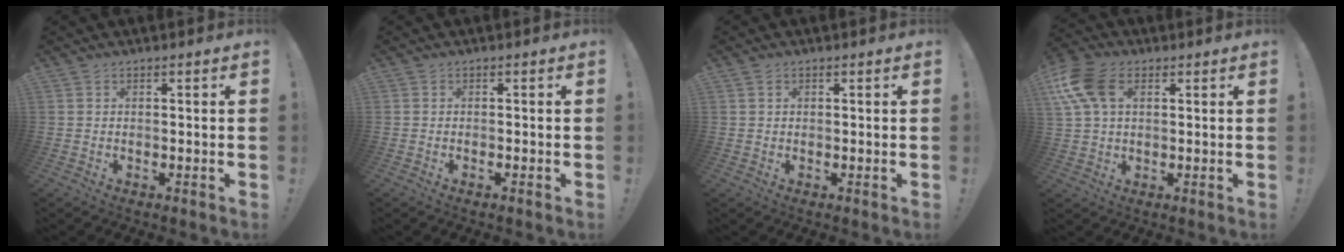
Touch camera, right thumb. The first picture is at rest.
{"total": 0.5, "force": [-0.4, 0.0, 0.3], "torque": [-0.006, 0.001, -0.008]}
{"total": 1.0, "force": [0.5, 0.8, 0.3], "torque": [-0.001, 0.000, 0.007]}
{"total": 13.1, "force": [4.0, 8.3, 9.3], "torque": [-0.198, 0.000, 0.077]}